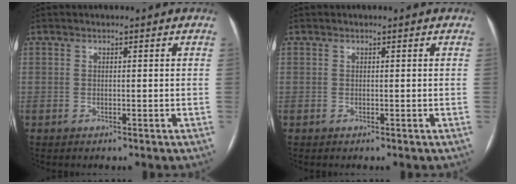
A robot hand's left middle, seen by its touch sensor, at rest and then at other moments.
{"total": 0.0}